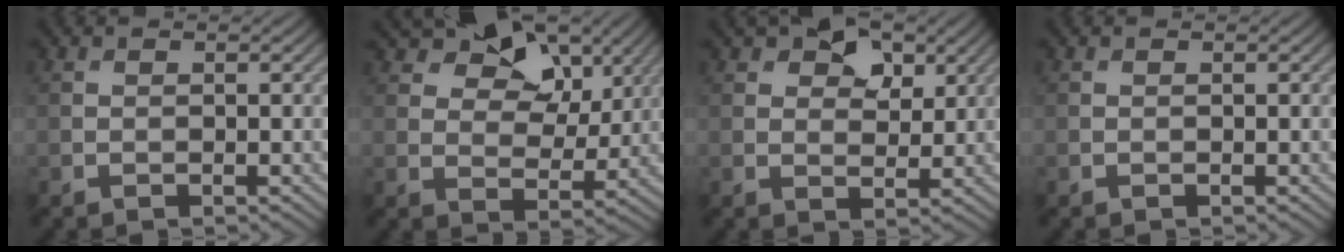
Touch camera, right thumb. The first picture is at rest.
{"total": 10.4, "force": [6.5, 5.8, 5.7], "torque": [-0.092, -0.004, 0.099]}
{"total": 5.8, "force": [3.3, 3.4, 3.4], "torque": [-0.048, -0.001, 0.054]}
{"total": 0.0}